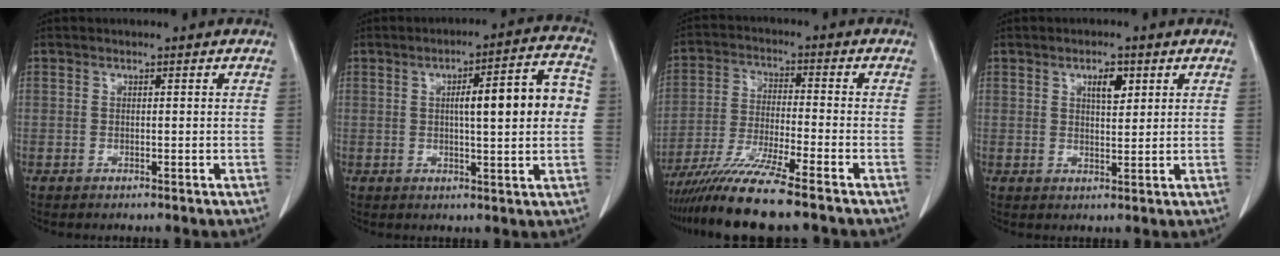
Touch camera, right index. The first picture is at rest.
{"total": 11.1, "force": [1.0, 1.5, 11.0], "torque": [-0.150, 0.027, 0.014]}
{"total": 11.1, "force": [-9.0, -1.1, 6.4], "torque": [-0.114, -0.032, -0.157]}
{"total": 3.5, "force": [1.7, 1.3, 2.7], "torque": [-0.045, -0.001, 0.029]}